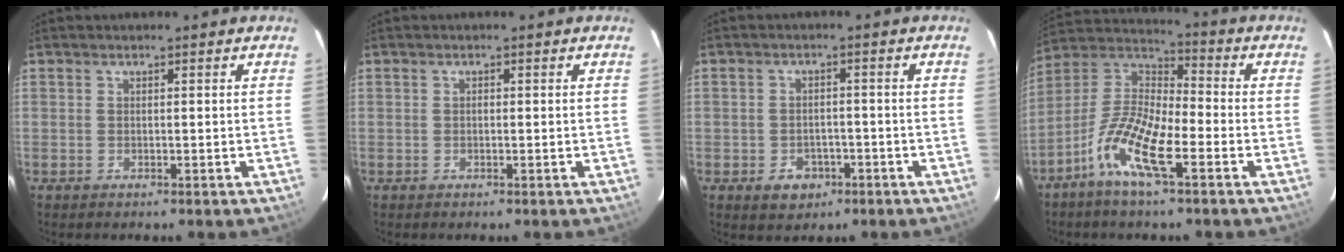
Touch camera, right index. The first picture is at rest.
{"total": 0.0}
{"total": 4.8, "force": [-2.4, 3.8, 1.7], "torque": [-0.043, 0.008, -0.022]}
{"total": 12.7, "force": [-6.4, 3.6, 10.3], "torque": [-0.217, -0.003, -0.133]}